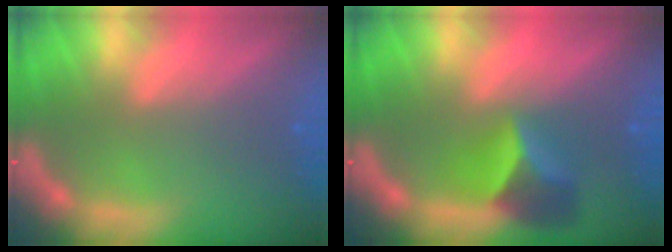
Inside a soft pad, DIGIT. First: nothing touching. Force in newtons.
{"total": 4.9}